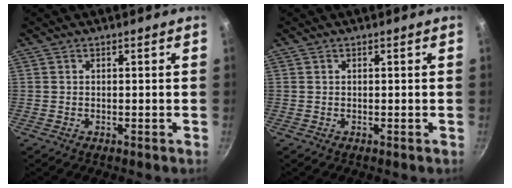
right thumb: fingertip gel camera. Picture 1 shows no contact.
{"total": 0.0}